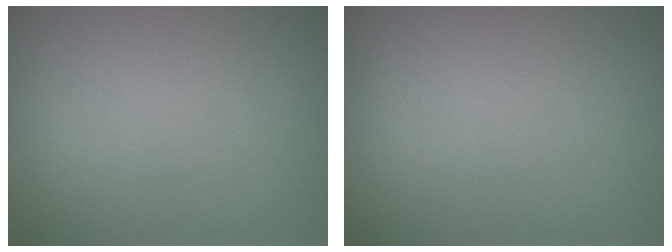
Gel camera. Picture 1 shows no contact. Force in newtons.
{"total": 0.0}